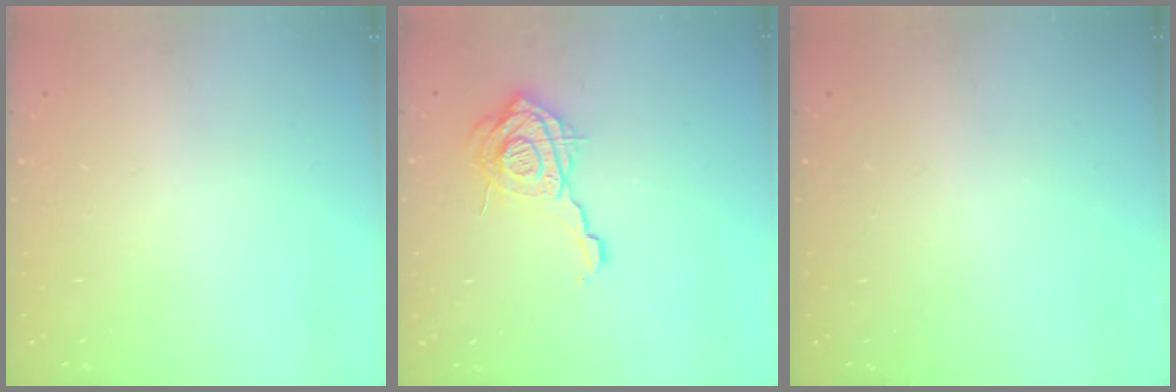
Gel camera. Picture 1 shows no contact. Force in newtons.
{"total": 15.6, "press": 15.6, "slide": 1.4}
{"total": 0.0}